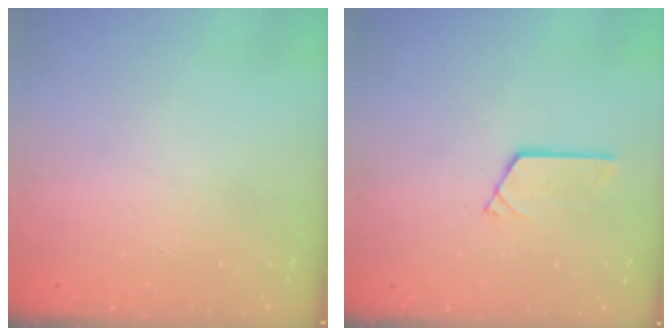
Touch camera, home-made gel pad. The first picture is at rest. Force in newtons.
{"total": 2.9, "press": 2.9, "slide": 0.3}